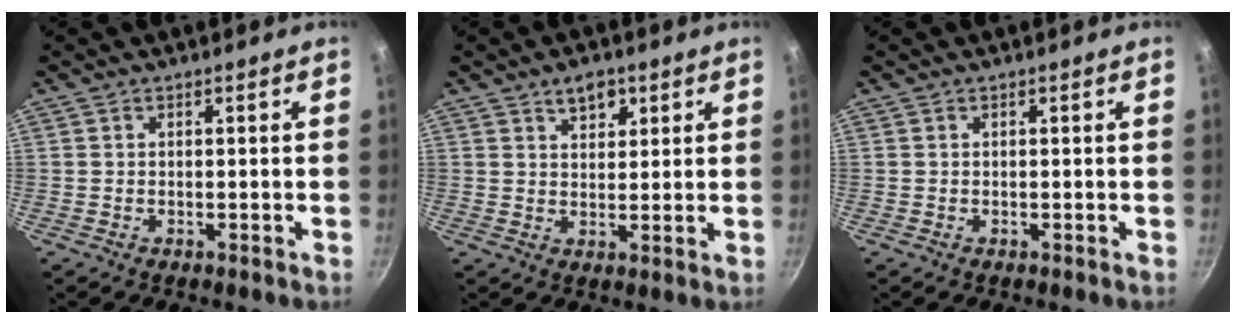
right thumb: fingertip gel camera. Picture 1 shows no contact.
{"total": 4.9, "force": [2.8, 2.9, 2.7], "torque": [-0.021, -0.014, 0.043]}
{"total": 0.0}